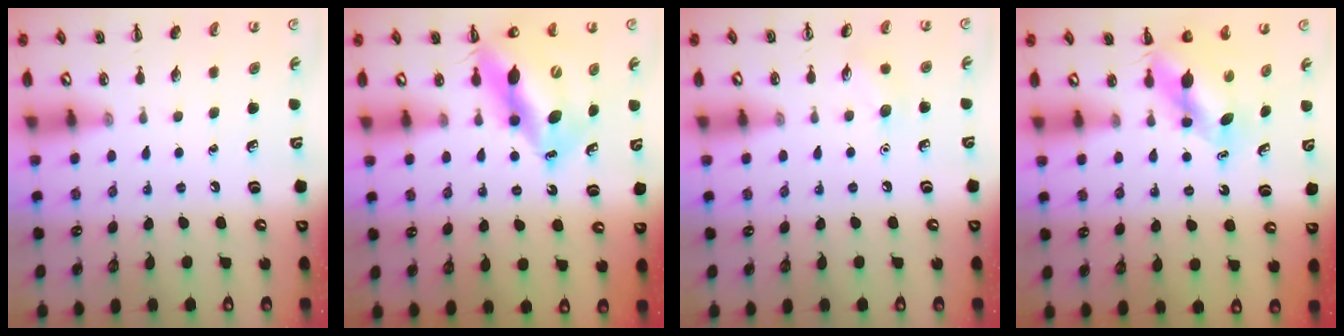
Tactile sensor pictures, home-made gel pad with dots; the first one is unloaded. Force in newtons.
{"total": 14.7, "press": 14.1, "slide": 4.2}
{"total": 6.3, "press": 6.1, "slide": 1.6}
{"total": 5.6, "press": 5.6, "slide": 0.3}